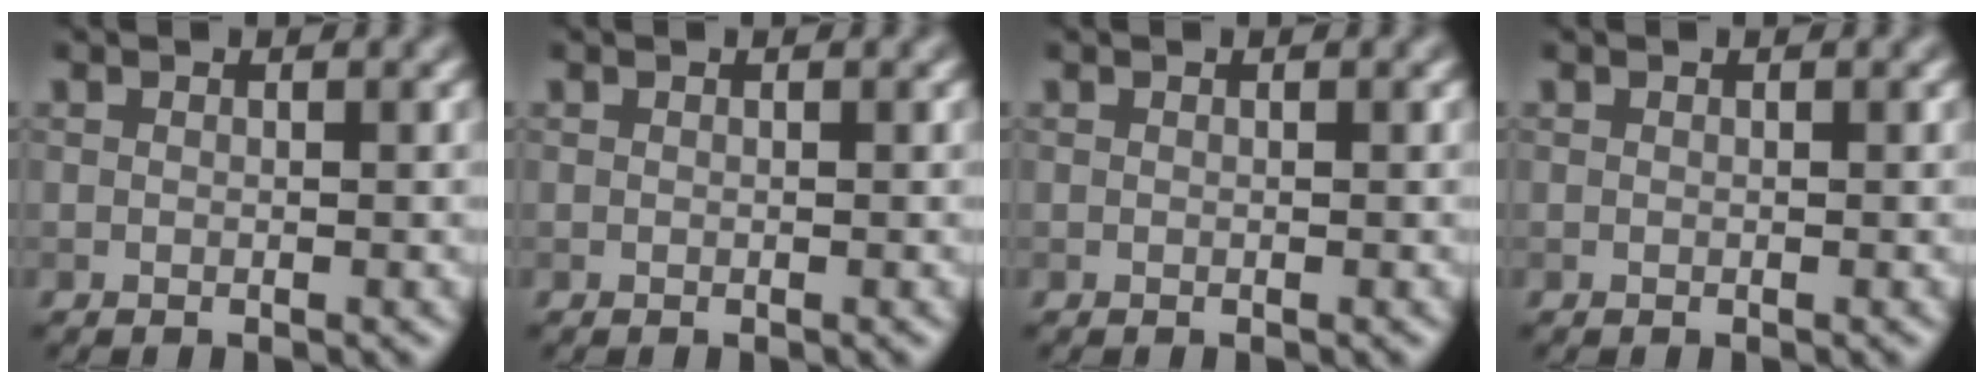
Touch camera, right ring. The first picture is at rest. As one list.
[{"total": 0.0}, {"total": 0.0}, {"total": 0.0}]